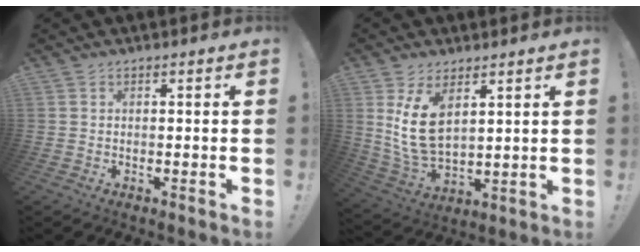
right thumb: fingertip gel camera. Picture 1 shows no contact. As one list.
[{"total": 11.4, "force": [4.7, 6.5, 8.2], "torque": [-0.163, -0.022, 0.090]}]